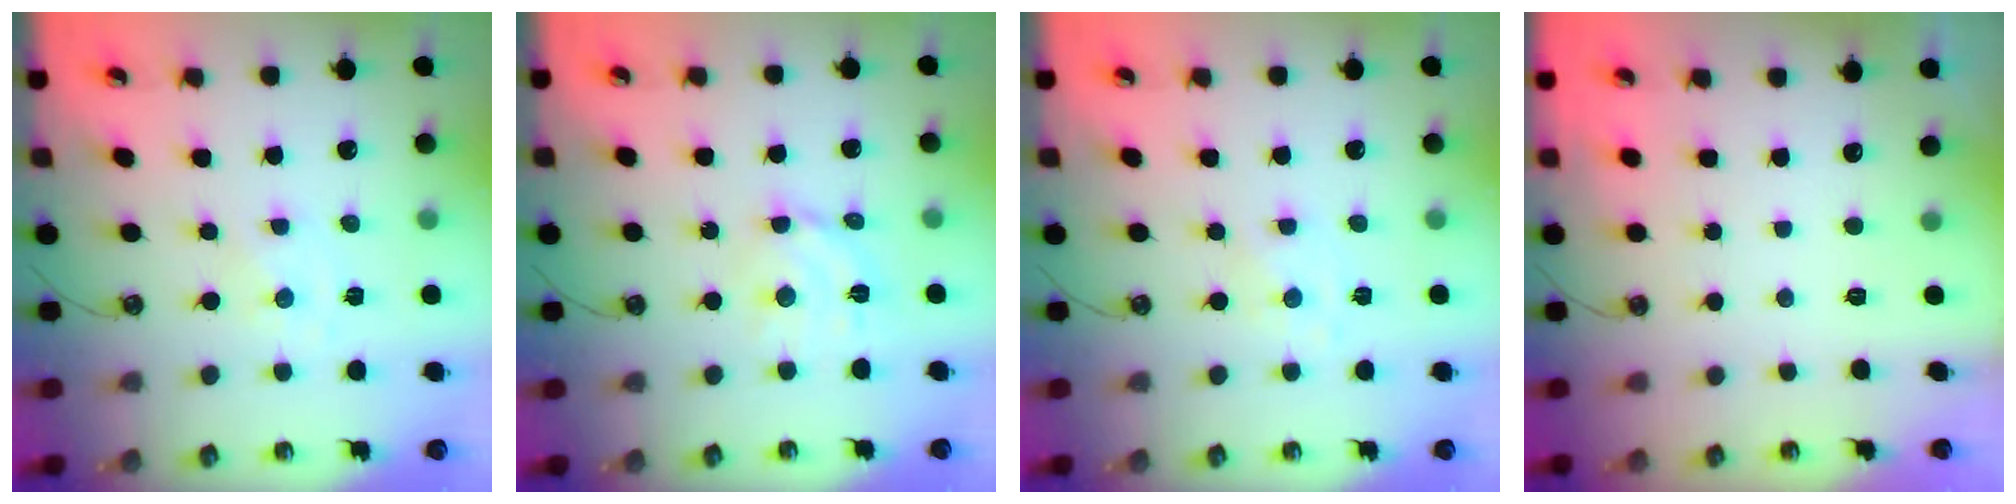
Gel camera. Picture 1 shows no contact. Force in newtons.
{"total": 8.7, "press": 8.7, "slide": 0.5}
{"total": 1.3, "press": 1.3, "slide": 0.2}
{"total": 0.0}